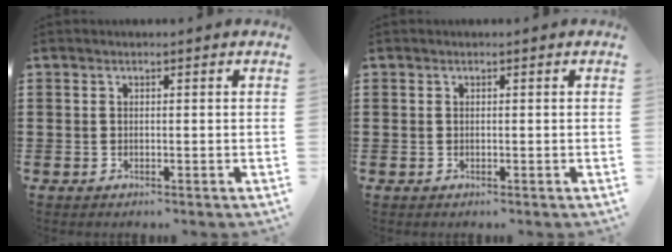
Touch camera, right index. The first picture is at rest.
{"total": 0.0}